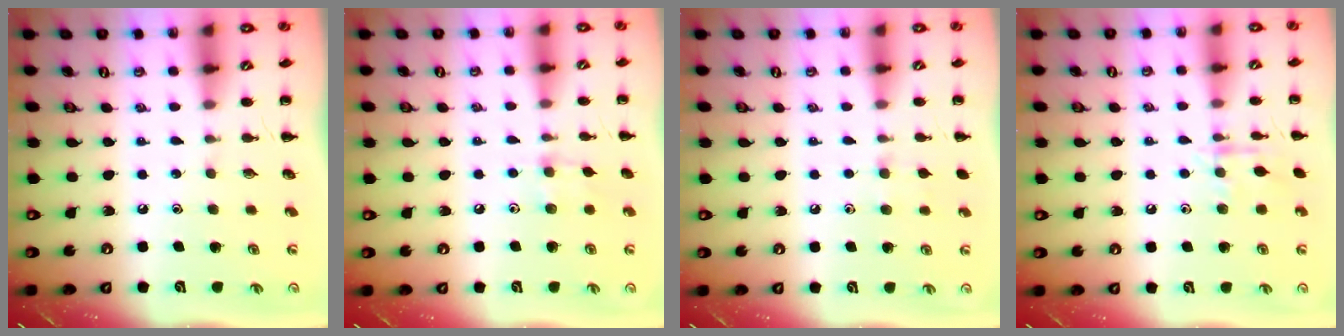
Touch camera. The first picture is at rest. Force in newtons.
{"total": 4.2, "press": 4.0, "slide": 1.1}
{"total": 5.8, "press": 5.4, "slide": 2.2}
{"total": 8.2, "press": 8.1, "slide": 1.3}